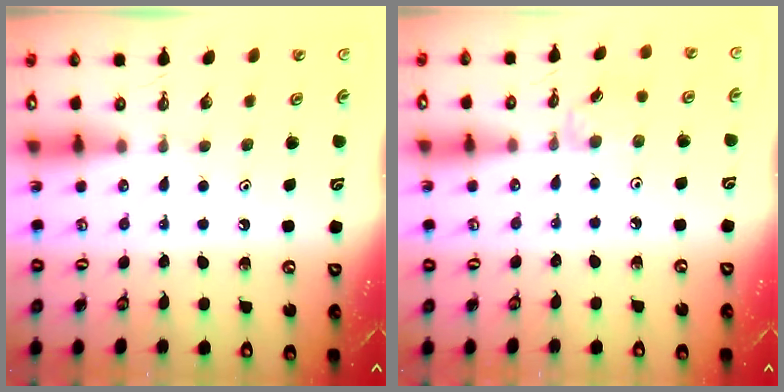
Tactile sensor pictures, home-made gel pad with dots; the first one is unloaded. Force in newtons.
{"total": 2.5, "press": 2.5, "slide": 0.4}